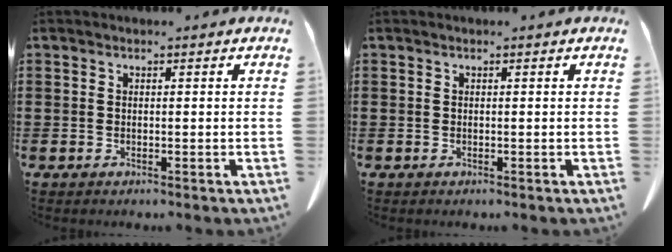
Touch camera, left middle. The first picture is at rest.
{"total": 0.0}